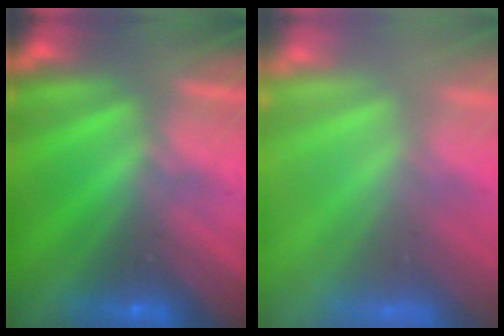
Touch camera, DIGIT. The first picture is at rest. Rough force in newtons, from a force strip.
{"total": 11.8}